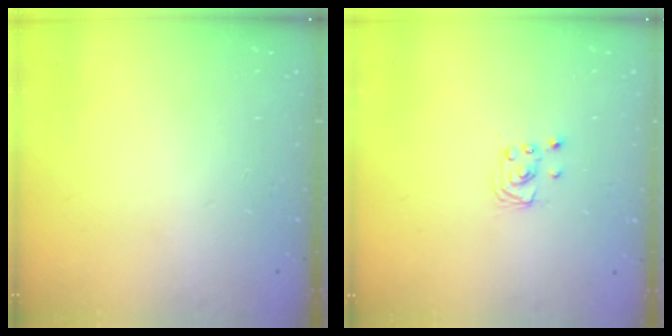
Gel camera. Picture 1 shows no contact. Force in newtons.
{"total": 1.9, "press": 1.9, "slide": 0.1}